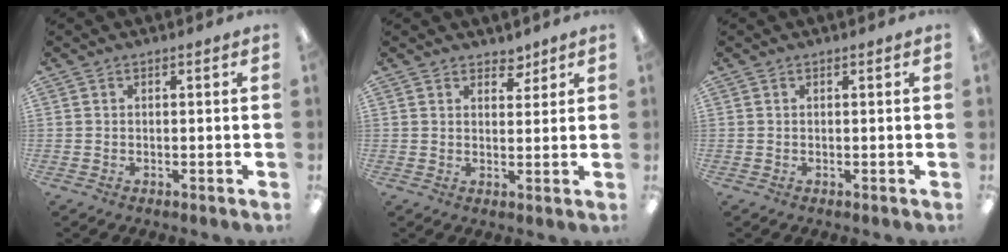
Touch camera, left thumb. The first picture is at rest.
{"total": 3.7, "force": [3.0, 1.9, 0.7], "torque": [0.004, -0.019, 0.052]}
{"total": 0.0}